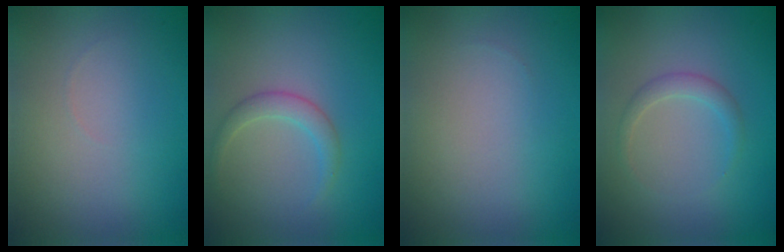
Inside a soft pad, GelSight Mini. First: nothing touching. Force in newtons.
{"total": 1.9, "press": 1.9, "slide": 0.1}
{"total": 0.0}
{"total": 1.4, "press": 1.4, "slide": 0.1}